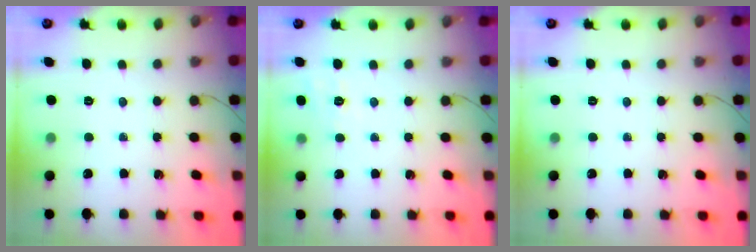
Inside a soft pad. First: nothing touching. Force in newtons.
{"total": 5.5, "press": 5.2, "slide": 1.9}
{"total": 0.0}